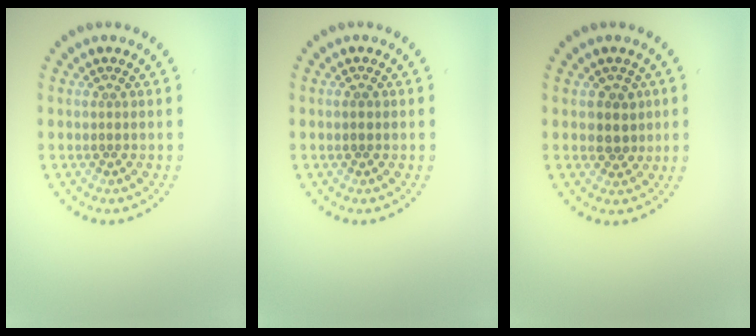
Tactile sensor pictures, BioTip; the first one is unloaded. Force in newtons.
{"total": 1.0, "press": 1.0, "slide": 0.1}
{"total": 2.2, "press": 2.0, "slide": 0.9}